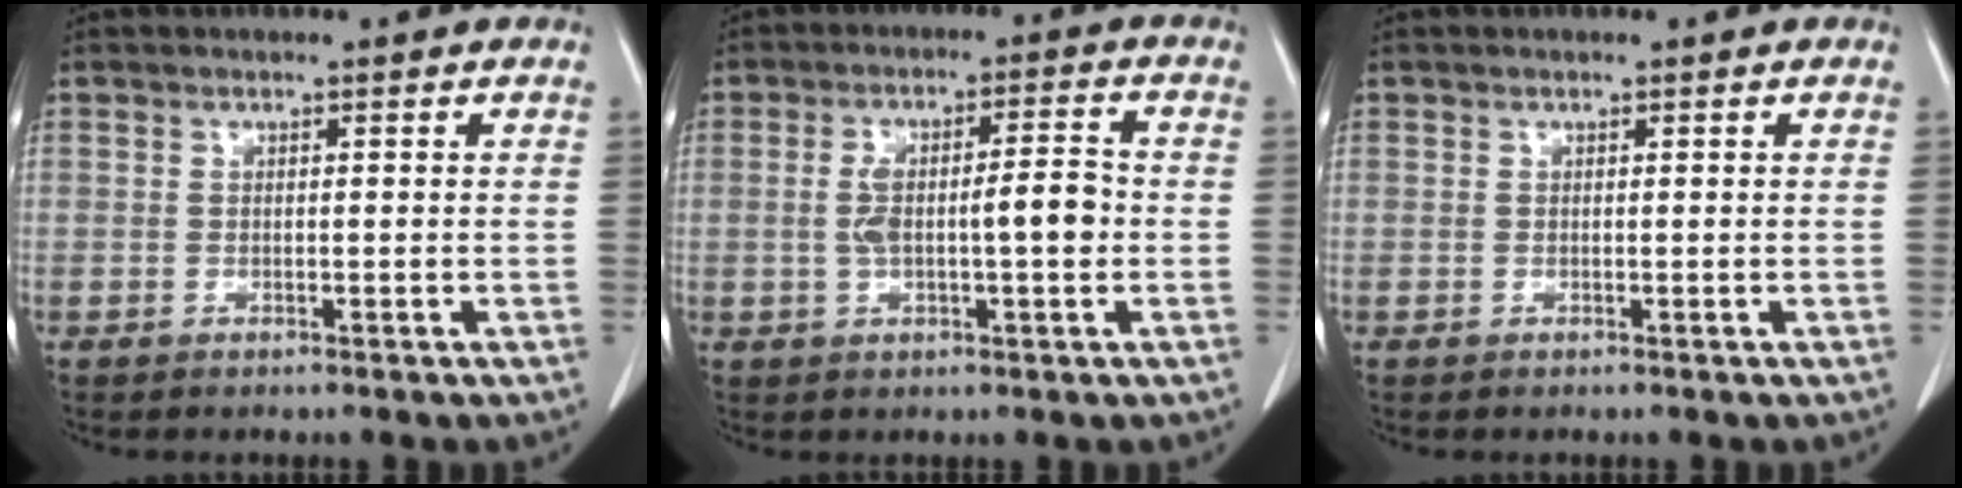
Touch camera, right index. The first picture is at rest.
{"total": 7.5, "force": [-0.6, 1.7, 7.3], "torque": [-0.139, 0.018, -0.007]}
{"total": 0.0}